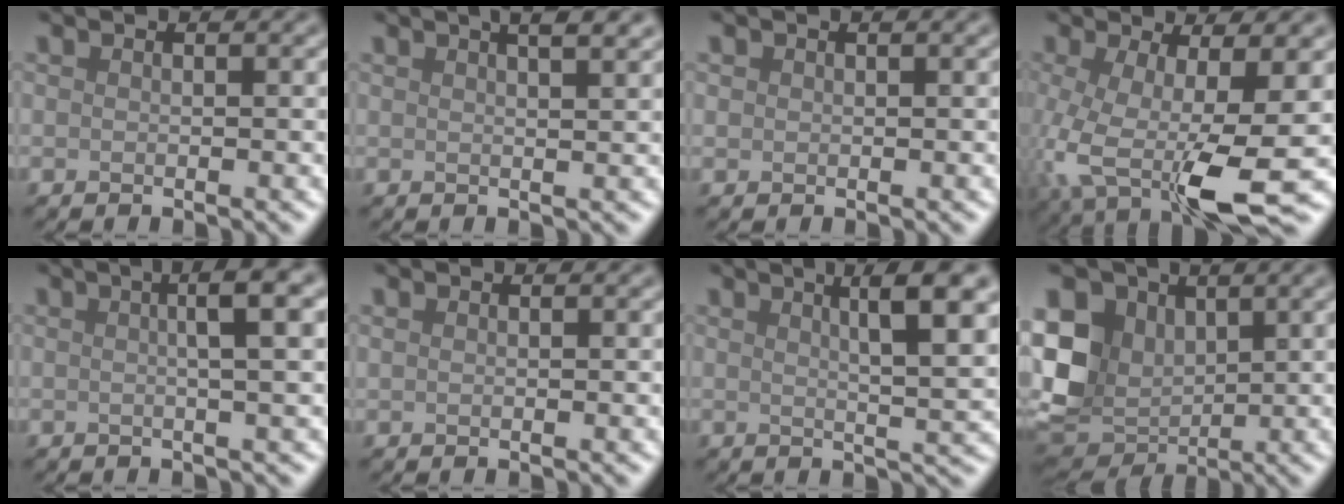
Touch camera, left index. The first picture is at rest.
{"total": 5.6, "force": [3.3, 2.3, 3.8], "torque": [-0.016, 0.042, 0.011]}
{"total": 0.0}
{"total": 10.1, "force": [-2.3, 3.3, 9.3], "torque": [-0.181, -0.027, -0.033]}
{"total": 4.8, "force": [0.9, 1.0, 4.6], "torque": [-0.056, 0.017, 0.010]}
{"total": 0.0}
{"total": 7.0, "force": [2.8, 1.5, 6.2], "torque": [-0.062, 0.016, 0.036]}
{"total": 7.5, "force": [1.7, 5.8, 4.5], "torque": [-0.113, 0.001, 0.024]}